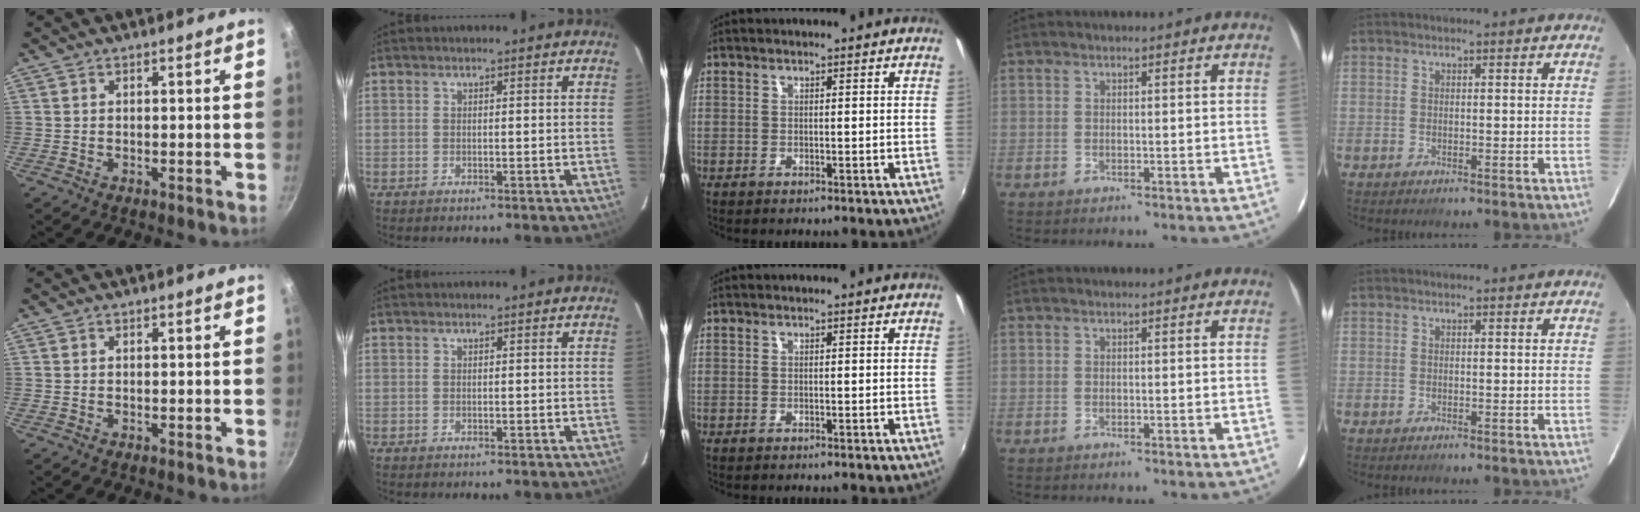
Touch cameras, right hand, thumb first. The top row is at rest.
{}